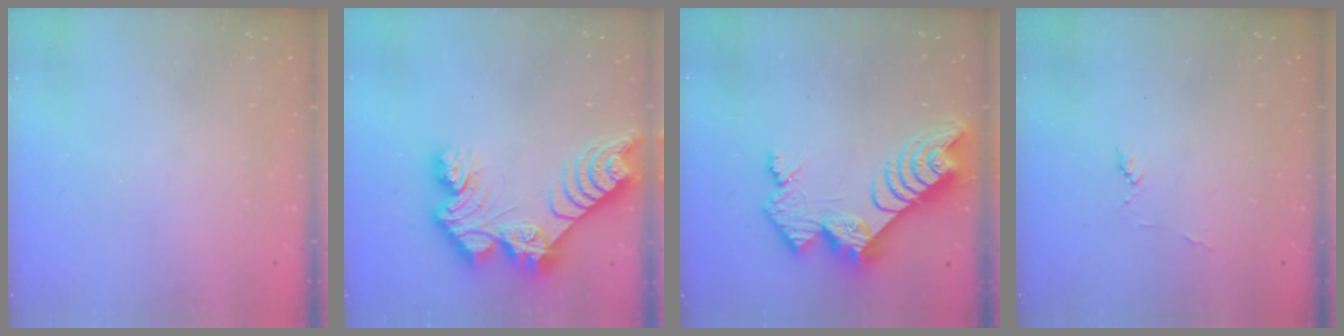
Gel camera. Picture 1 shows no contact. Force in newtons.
{"total": 14.6, "press": 14.5, "slide": 1.1}
{"total": 11.6, "press": 11.5, "slide": 1.1}
{"total": 2.6, "press": 2.6, "slide": 0.3}